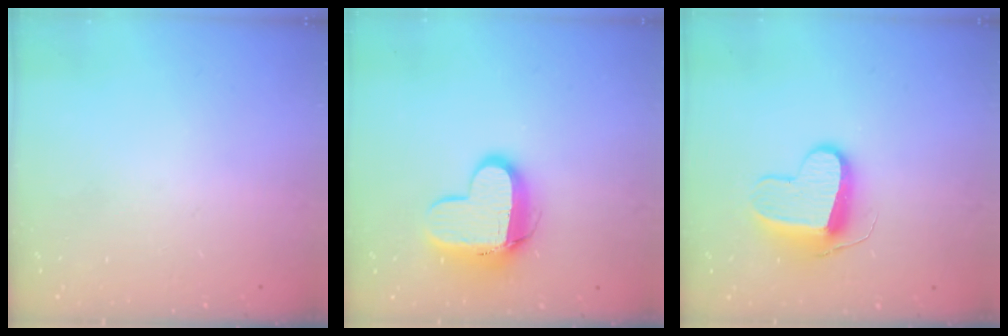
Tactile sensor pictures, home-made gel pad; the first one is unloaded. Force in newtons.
{"total": 12.1, "press": 12.0, "slide": 1.2}
{"total": 10.6, "press": 10.6, "slide": 0.4}